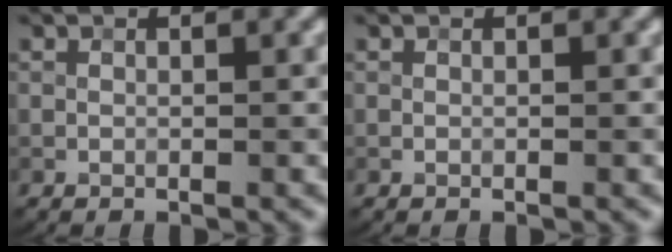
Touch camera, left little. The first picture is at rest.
{"total": 0.0}